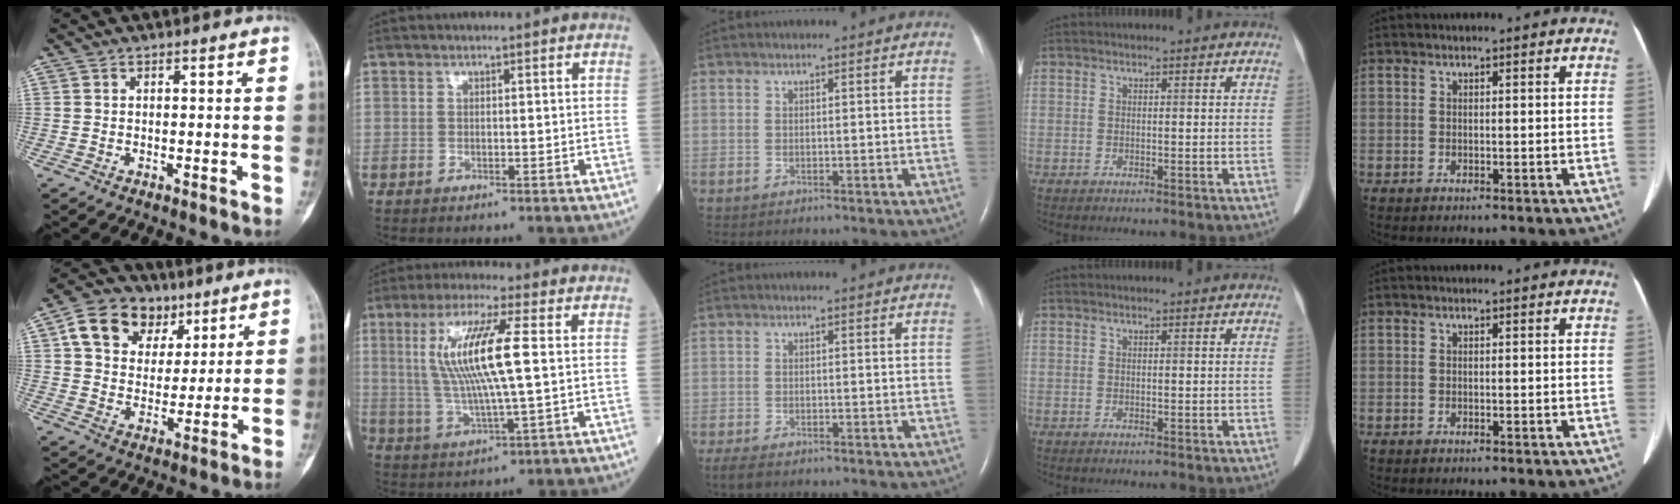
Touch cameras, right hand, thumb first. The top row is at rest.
{"thumb": {"total": 13.7, "force": [6.2, 10.4, 6.4], "torque": [-0.078, -0.006, 0.108]}, "index": {"total": 12.2, "force": [2.0, 0.8, 12.1], "torque": [-0.249, 0.003, 0.038]}, "middle": {"total": 3.3, "force": [-2.5, 1.2, 1.8], "torque": [-0.038, -0.009, -0.034]}}